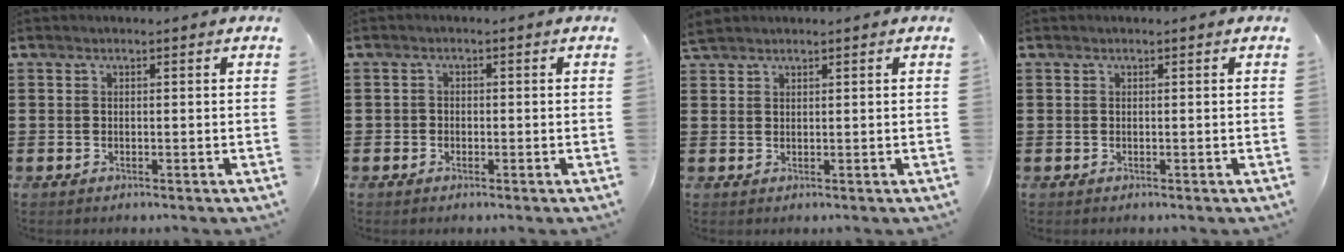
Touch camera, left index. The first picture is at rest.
{"total": 1.0, "force": [-0.6, 0.8, 0.2], "torque": [-0.007, 0.002, -0.013]}
{"total": 1.6, "force": [1.5, 0.5, 0.3], "torque": [-0.010, 0.002, 0.029]}
{"total": 0.0}